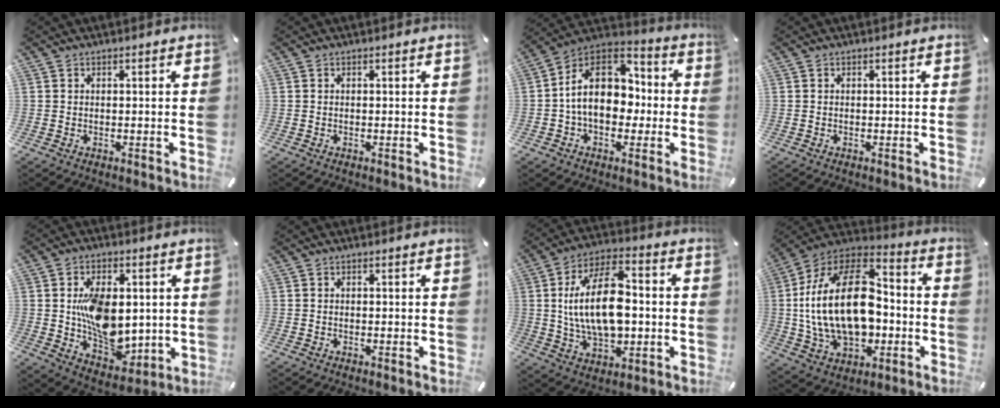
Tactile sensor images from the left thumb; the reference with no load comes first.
{"total": 0.0}
{"total": 17.1, "force": [-0.1, 12.3, 11.8], "torque": [-0.211, 0.013, -0.003]}
{"total": 0.0}
{"total": 14.6, "force": [0.1, 10.2, 10.4], "torque": [-0.170, 0.005, 0.011]}
{"total": 0.0}
{"total": 19.0, "force": [0.4, 10.9, 15.5], "torque": [-0.305, 0.008, 0.004]}
{"total": 26.6, "force": [-0.8, 17.0, 20.4], "torque": [-0.419, 0.012, -0.008]}